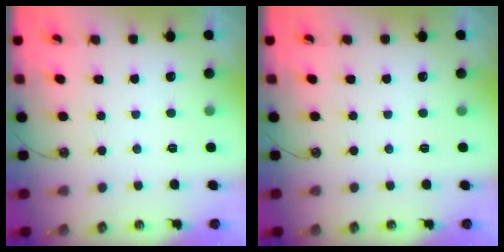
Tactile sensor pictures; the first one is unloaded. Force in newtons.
{"total": 0.0}